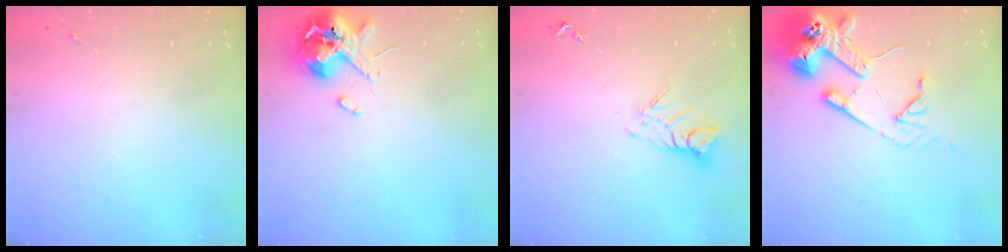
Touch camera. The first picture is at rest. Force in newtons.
{"total": 10.7, "press": 10.6, "slide": 1.4}
{"total": 8.8, "press": 8.7, "slide": 0.7}
{"total": 16.6, "press": 16.5, "slide": 2.0}